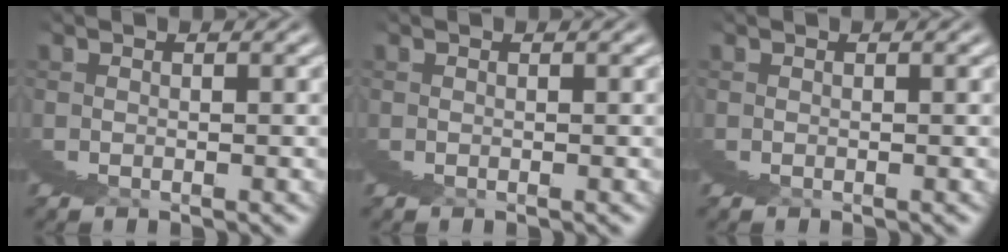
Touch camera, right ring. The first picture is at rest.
{"total": 0.0}
{"total": 0.0}